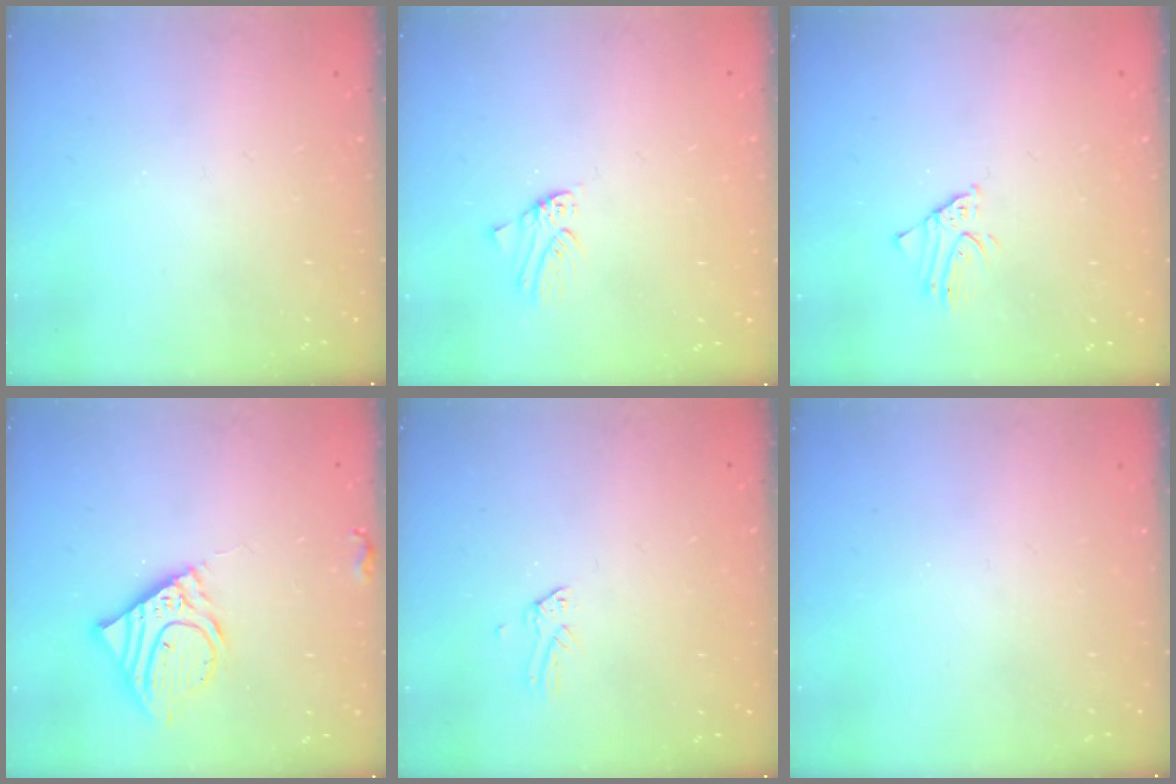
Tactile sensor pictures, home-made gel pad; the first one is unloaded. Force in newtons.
{"total": 0.0}
{"total": 2.0, "press": 2.0, "slide": 0.1}
{"total": 12.1, "press": 11.9, "slide": 2.0}
{"total": 0.0}
{"total": 0.0}